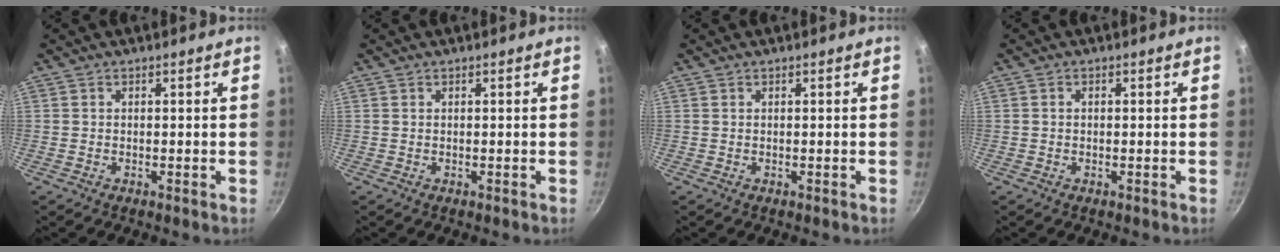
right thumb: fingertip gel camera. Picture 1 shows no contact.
{"total": 0.0}
{"total": 0.0}
{"total": 0.7, "force": [-0.1, 0.5, 0.4], "torque": [-0.007, 0.005, -0.001]}